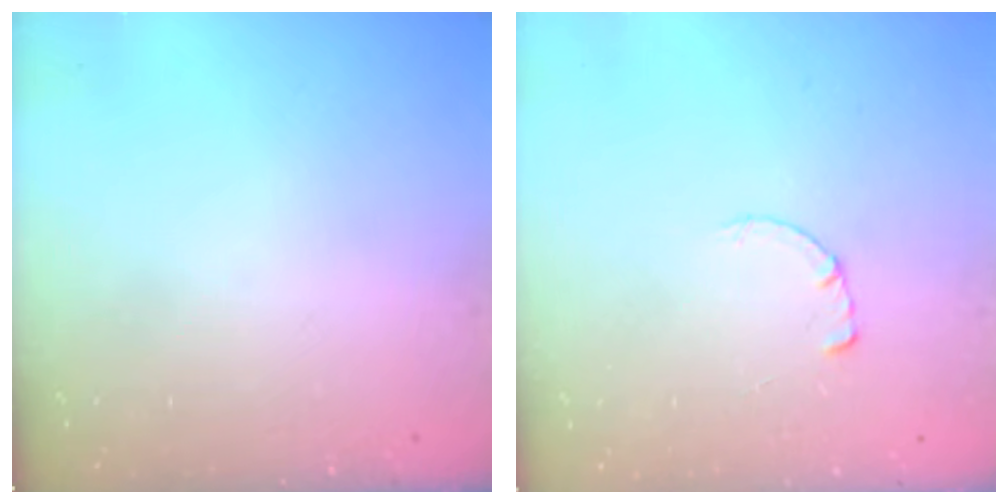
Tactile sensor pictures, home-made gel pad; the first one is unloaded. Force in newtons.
{"total": 0.7, "press": 0.7, "slide": 0.2}